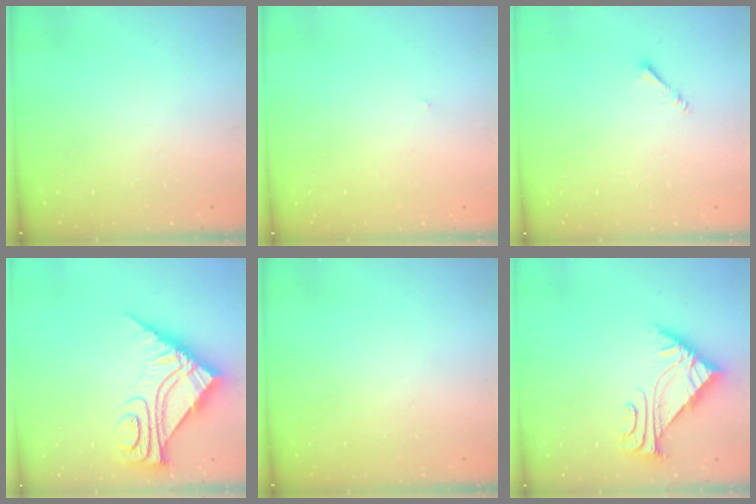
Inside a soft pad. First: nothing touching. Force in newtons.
{"total": 0.0}
{"total": 1.6, "press": 1.6, "slide": 0.3}
{"total": 10.9, "press": 10.9, "slide": 1.3}
{"total": 0.0}
{"total": 4.9, "press": 4.8, "slide": 0.8}